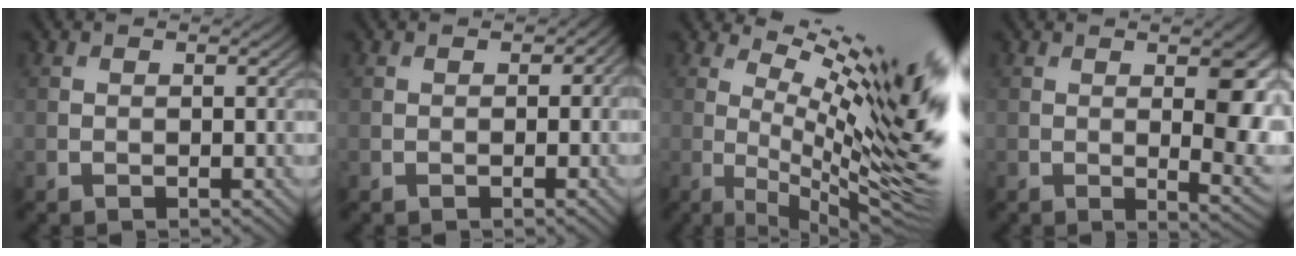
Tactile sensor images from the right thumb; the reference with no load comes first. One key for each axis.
{"total": 1.2, "fx": 0.0, "fy": 1.1, "fz": 0.6, "tx": -0.007, "ty": -0.007, "tz": -0.001}
{"total": 17.2, "fx": 4.9, "fy": 4.0, "fz": 16.0, "tx": -0.219, "ty": 0.004, "tz": 0.098}
{"total": 8.9, "fx": 1.2, "fy": 3.1, "fz": 8.2, "tx": -0.108, "ty": -0.009, "tz": 0.022}